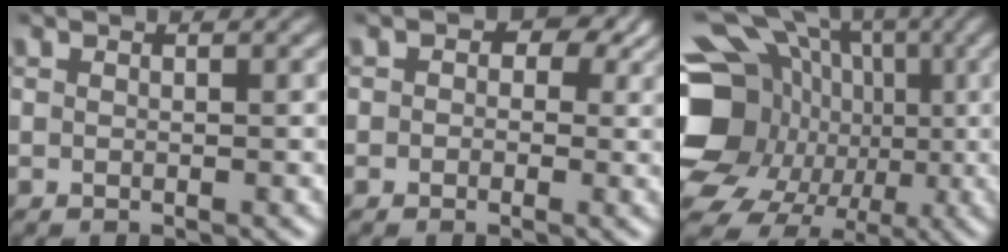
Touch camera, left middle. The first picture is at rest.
{"total": 4.6, "force": [1.5, 3.6, 2.5], "torque": [0.002, 0.010, -0.020]}
{"total": 23.0, "force": [-3.4, 20.6, 9.5], "torque": [-0.191, 0.006, -0.094]}